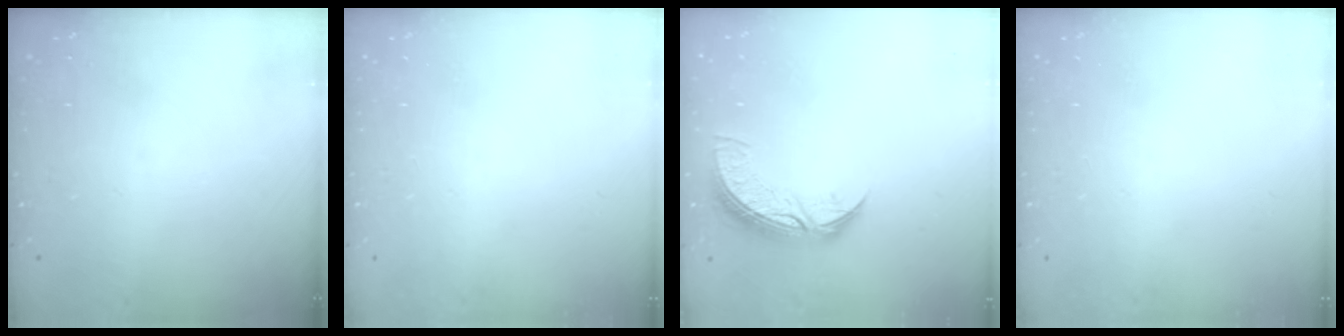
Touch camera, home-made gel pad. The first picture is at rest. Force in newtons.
{"total": 0.0}
{"total": 7.9, "press": 7.9, "slide": 0.6}
{"total": 0.0}